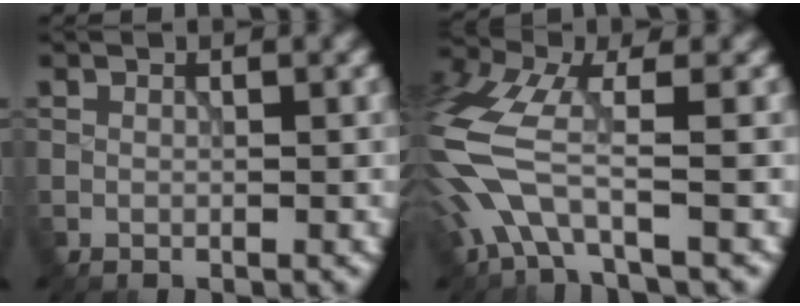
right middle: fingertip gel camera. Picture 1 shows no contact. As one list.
[{"total": 7.6, "force": [-2.3, 3.1, 6.5], "torque": [-0.165, 0.001, -0.063]}]